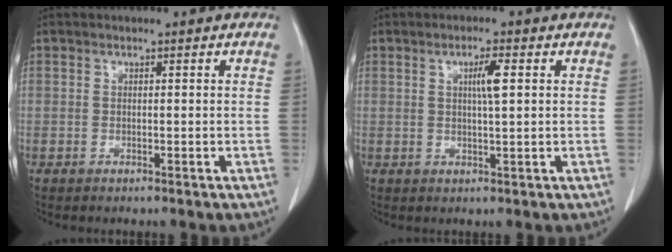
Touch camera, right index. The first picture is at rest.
{"total": 3.2, "force": [0.9, 0.1, 3.1], "torque": [-0.052, 0.001, 0.014]}